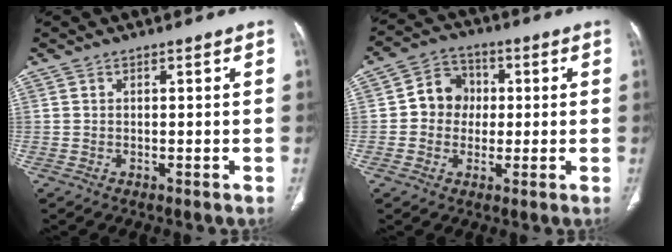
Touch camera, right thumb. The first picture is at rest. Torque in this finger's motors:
{"motor_torque": [0.20, 1.69, 0.67, -0.60, 0.02]}